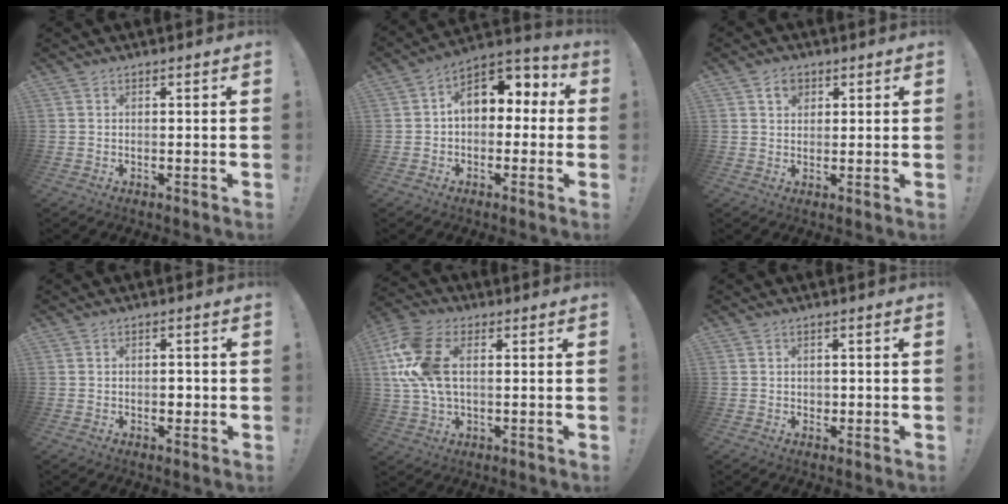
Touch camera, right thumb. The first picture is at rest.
{"total": 11.2, "force": [2.7, 8.1, 7.3], "torque": [-0.103, 0.002, 0.054]}
{"total": 4.2, "force": [1.9, 3.0, 2.1], "torque": [-0.023, -0.004, 0.032]}
{"total": 2.1, "force": [-0.4, 1.5, 1.4], "torque": [-0.008, -0.002, -0.012]}
{"total": 14.3, "force": [2.6, 9.0, 10.9], "torque": [-0.219, 0.001, 0.051]}
{"total": 1.1, "force": [0.2, 1.0, 0.1], "torque": [0.006, 0.000, 0.002]}